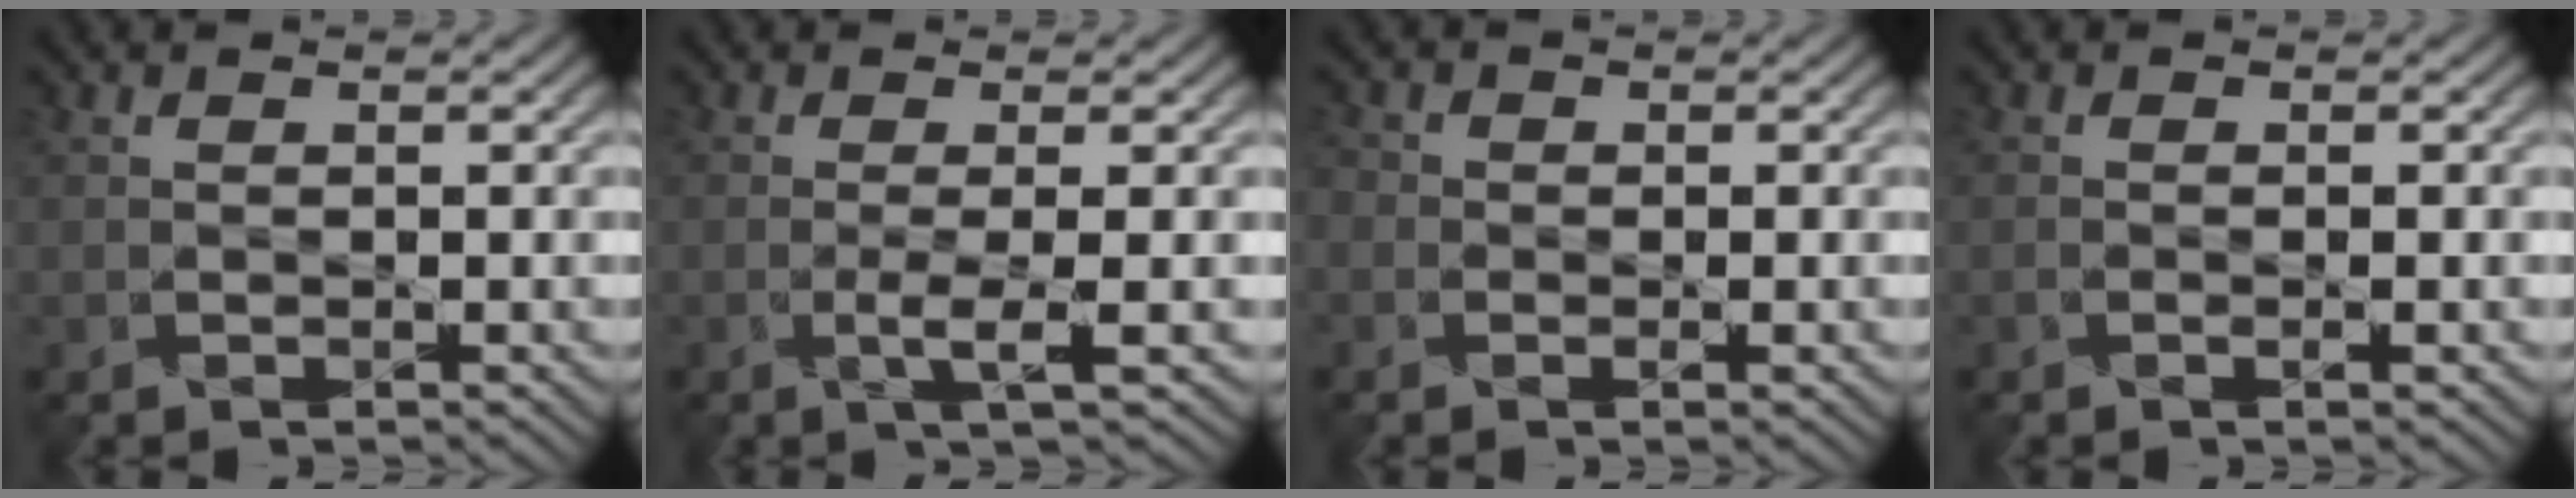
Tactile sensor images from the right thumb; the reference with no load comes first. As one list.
[{"total": 2.5, "force": [-0.8, -0.6, 2.4], "torque": [-0.050, -0.001, -0.015]}, {"total": 2.3, "force": [-0.9, 1.7, 1.3], "torque": [-0.026, 0.001, -0.019]}, {"total": 1.2, "force": [-0.8, -0.1, 0.9], "torque": [-0.017, -0.003, -0.013]}]